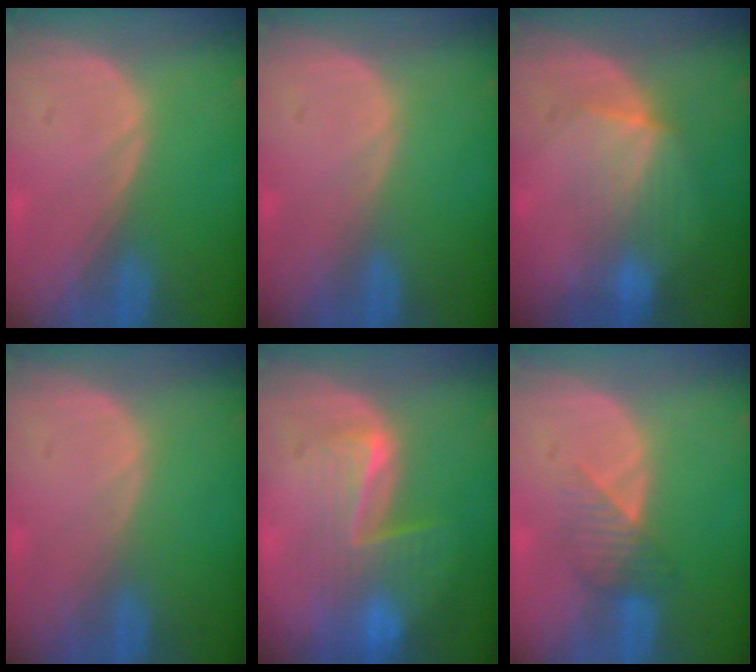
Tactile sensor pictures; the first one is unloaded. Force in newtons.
{"total": 0.0}
{"total": 4.9, "press": 4.7, "slide": 1.2}
{"total": 0.0}
{"total": 6.9, "press": 6.7, "slide": 1.8}
{"total": 3.5, "press": 3.3, "slide": 1.2}